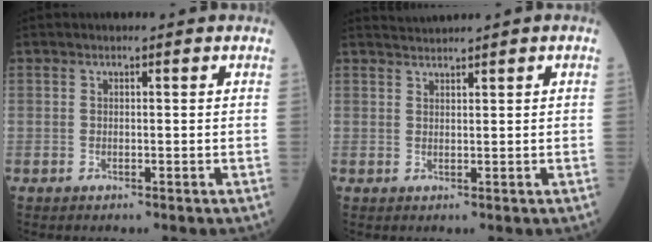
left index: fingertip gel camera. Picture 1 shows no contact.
{"total": 1.7, "force": [1.5, -0.8, 0.0], "torque": [-0.004, 0.010, 0.038]}